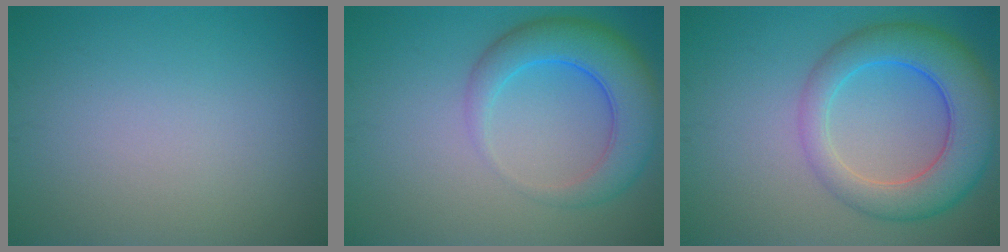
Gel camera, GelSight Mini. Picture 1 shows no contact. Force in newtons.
{"total": 6.2, "press": 6.2, "slide": 0.4}
{"total": 7.6, "press": 7.6, "slide": 0.3}